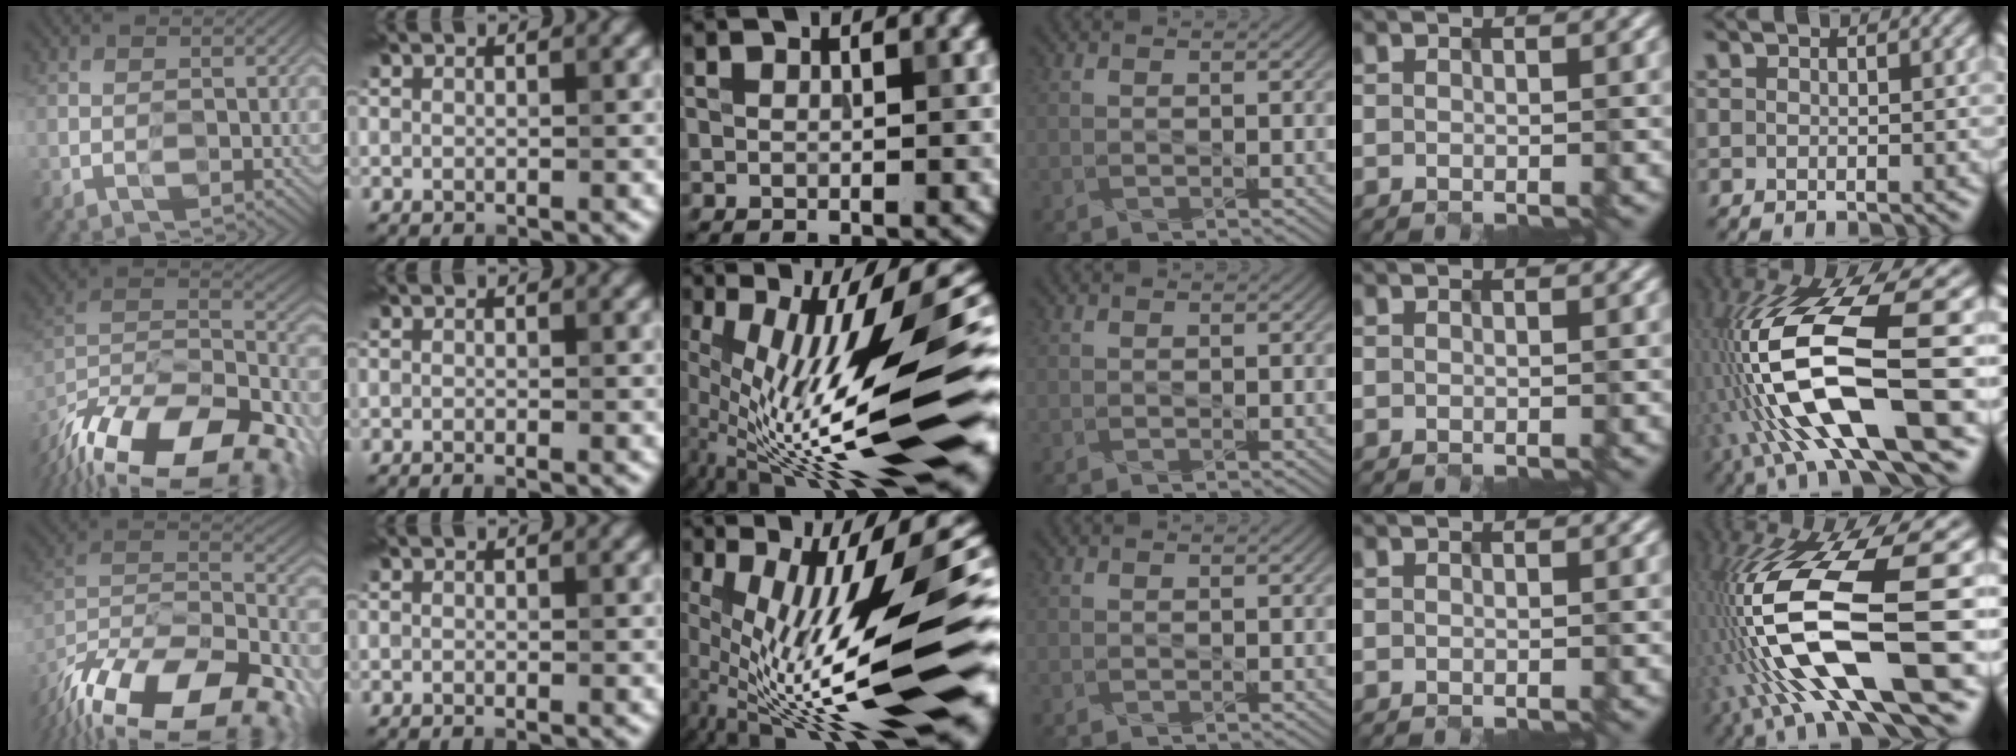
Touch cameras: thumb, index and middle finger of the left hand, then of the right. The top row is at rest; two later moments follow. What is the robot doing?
{"motion": "extract", "object": "connector and pipe"}